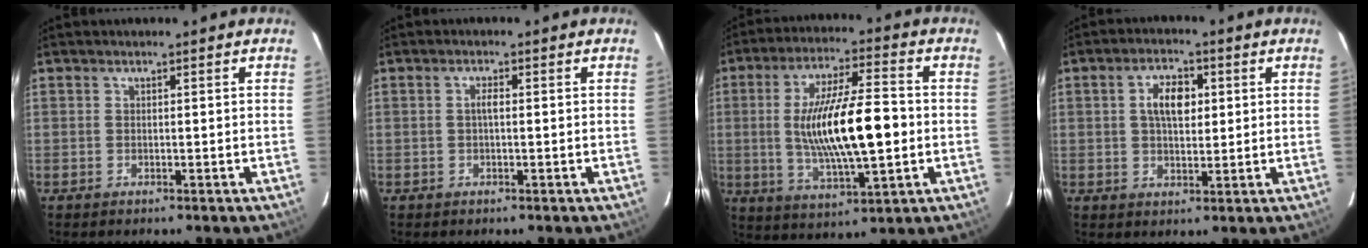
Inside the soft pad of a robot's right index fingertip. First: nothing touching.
{"total": 1.3, "force": [-0.1, 0.4, 1.2], "torque": [-0.023, 0.004, -0.003]}
{"total": 16.9, "force": [-1.1, 4.4, 16.3], "torque": [-0.295, -0.003, -0.009]}
{"total": 6.1, "force": [1.3, 3.4, 4.9], "torque": [-0.085, 0.013, 0.025]}